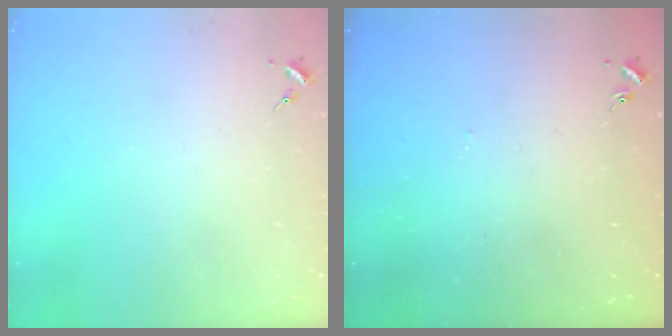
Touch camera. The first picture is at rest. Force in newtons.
{"total": 2.9, "press": 2.9, "slide": 0.2}